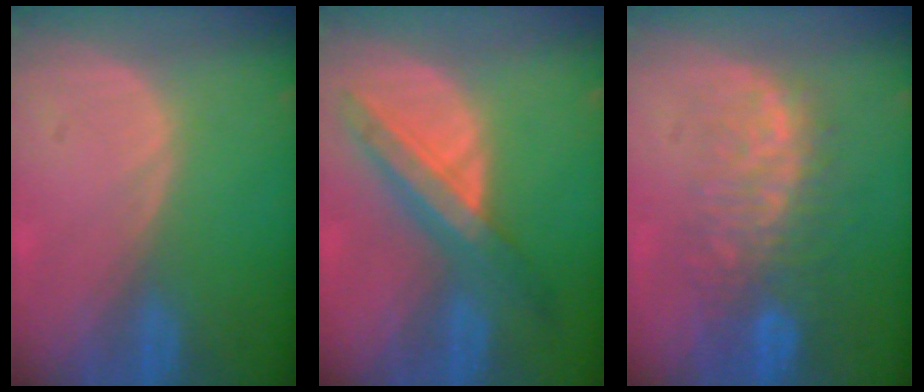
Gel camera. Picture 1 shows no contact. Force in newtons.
{"total": 7.6, "press": 7.0, "slide": 2.8}
{"total": 9.9, "press": 8.6, "slide": 4.8}